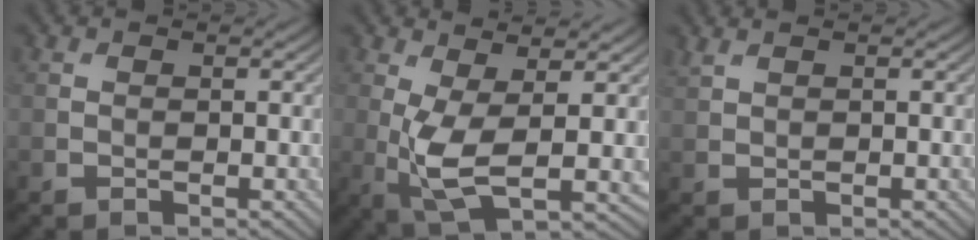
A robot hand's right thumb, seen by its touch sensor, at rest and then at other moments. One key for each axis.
{"total": 6.6, "fx": 0.2, "fy": 2.3, "fz": 6.1, "tx": -0.140, "ty": -0.007, "tz": 0.005}
{"total": 1.2, "fx": 1.0, "fy": 0.1, "fz": 0.6, "tx": -0.020, "ty": 0.006, "tz": 0.023}